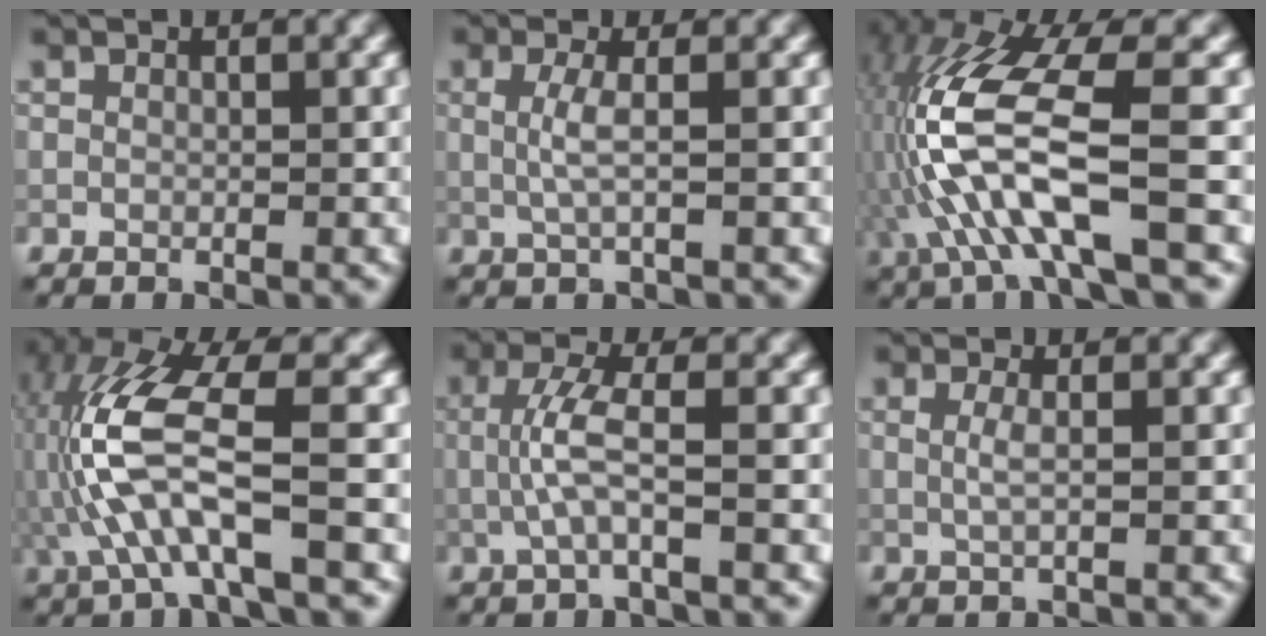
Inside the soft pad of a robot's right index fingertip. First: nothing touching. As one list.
[{"total": 2.1, "force": [0.1, 0.4, 2.1], "torque": [-0.045, 0.001, 0.001]}, {"total": 11.7, "force": [-2.4, 3.7, 10.9], "torque": [-0.231, 0.007, -0.043]}, {"total": 9.7, "force": [-1.6, 2.8, 9.1], "torque": [-0.209, 0.013, -0.034]}, {"total": 3.4, "force": [-0.5, 0.5, 3.3], "torque": [-0.074, 0.007, -0.011]}, {"total": 1.4, "force": [0.2, 0.4, 1.4], "torque": [-0.027, 0.000, 0.001]}]